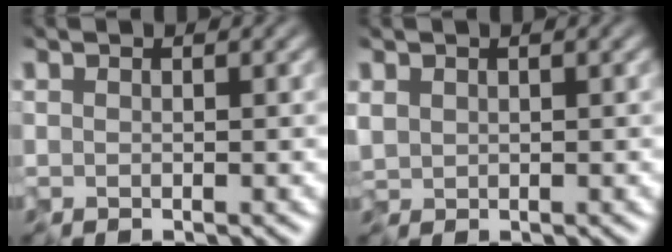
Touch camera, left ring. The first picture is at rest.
{"total": 0.8, "force": [0.2, 0.7, 0.4], "torque": [-0.022, 0.003, 0.015]}